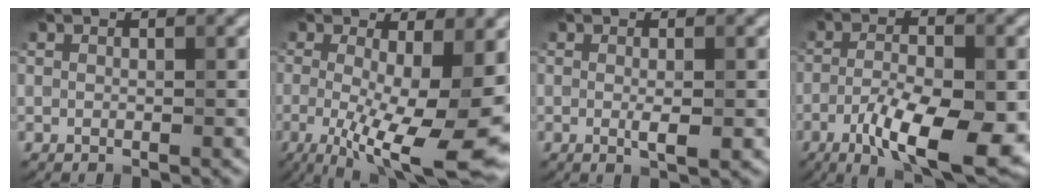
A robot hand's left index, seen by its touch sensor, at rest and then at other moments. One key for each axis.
{"total": 12.5, "fx": -2.0, "fy": 3.4, "fz": 11.9, "tx": -0.167, "ty": -0.015, "tz": -0.025}
{"total": 1.7, "fx": -0.2, "fy": 0.3, "fz": 1.7, "tx": -0.028, "ty": -0.005, "tz": -0.004}
{"total": 9.8, "fx": -4.2, "fy": 3.0, "fz": 8.4, "tx": -0.140, "ty": -0.008, "tz": -0.074}